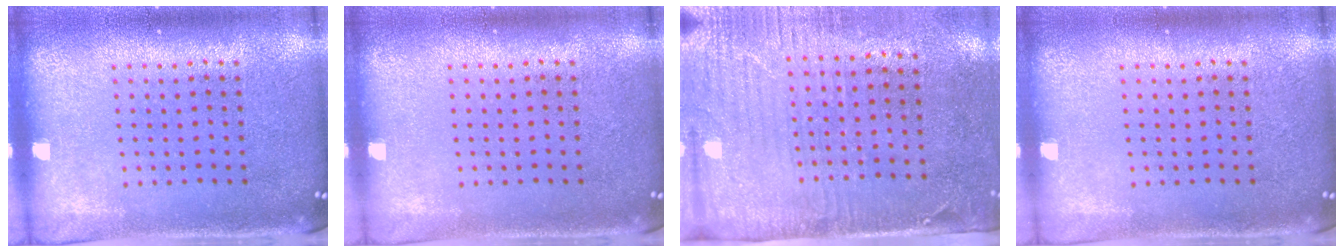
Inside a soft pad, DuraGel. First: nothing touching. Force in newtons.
{"total": 0.0}
{"total": 3.0, "press": 2.4, "slide": 1.7}
{"total": 0.0}